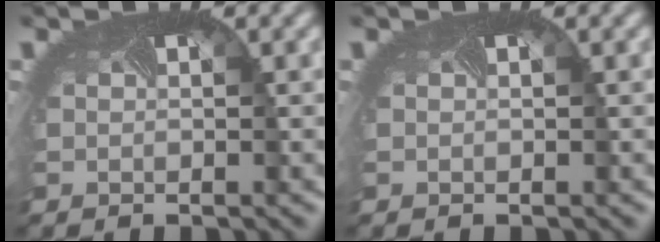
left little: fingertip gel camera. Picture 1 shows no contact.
{"total": 0.0}